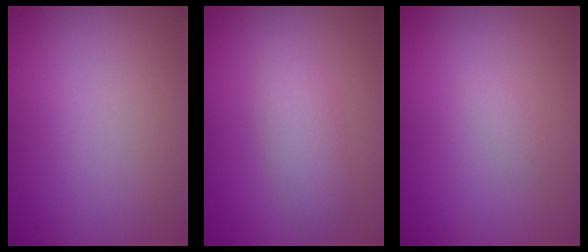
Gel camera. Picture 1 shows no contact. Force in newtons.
{"total": 2.6, "press": 2.6, "slide": 0.1}
{"total": 0.7, "press": 0.7, "slide": 0.0}